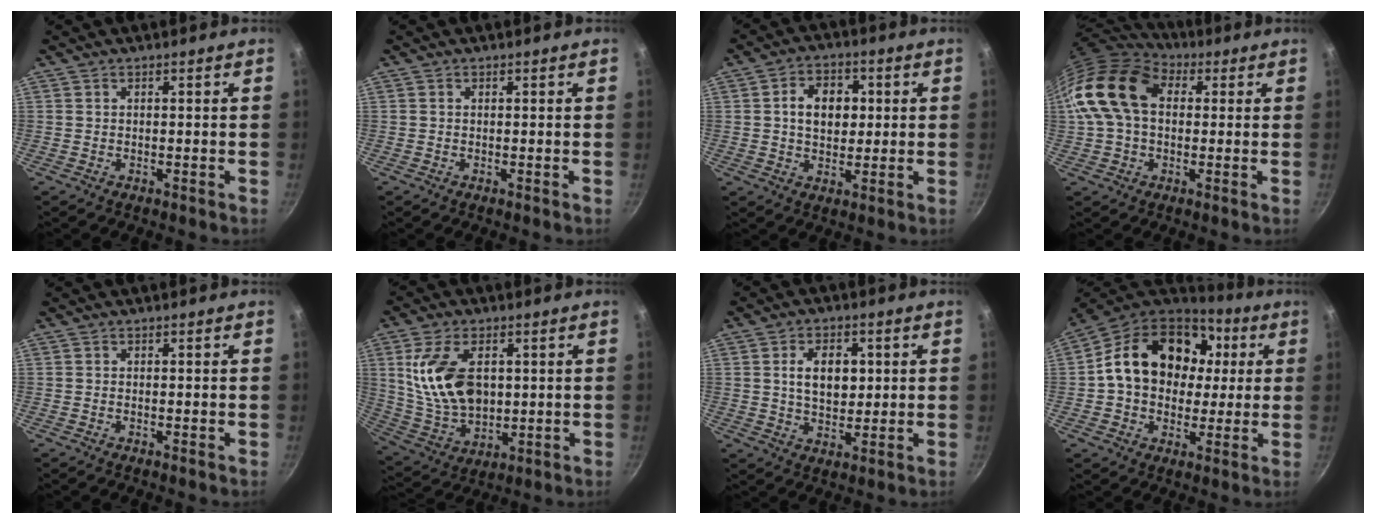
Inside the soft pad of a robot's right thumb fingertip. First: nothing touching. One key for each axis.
{"total": 0.0}
{"total": 8.8, "fx": 1.3, "fy": 6.4, "fz": 5.8, "tx": -0.065, "ty": 0.008, "tz": 0.015}
{"total": 17.0, "fx": 2.7, "fy": 11.8, "fz": 11.9, "tx": -0.206, "ty": 0.029, "tz": 0.033}
{"total": 0.0}
{"total": 15.6, "fx": 3.1, "fy": 9.6, "fz": 11.8, "tx": -0.202, "ty": -0.018, "tz": 0.072}
{"total": 8.3, "fx": 1.6, "fy": 5.4, "fz": 6.1, "tx": -0.081, "ty": -0.003, "tz": 0.026}
{"total": 20.8, "fx": 3.9, "fy": 15.9, "fz": 12.8, "tx": -0.194, "ty": 0.021, "tz": 0.057}